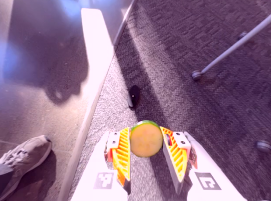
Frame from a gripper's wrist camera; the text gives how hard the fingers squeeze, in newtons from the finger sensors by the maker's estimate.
{"total": 8.3, "left": 8.4, "right": 8.2}